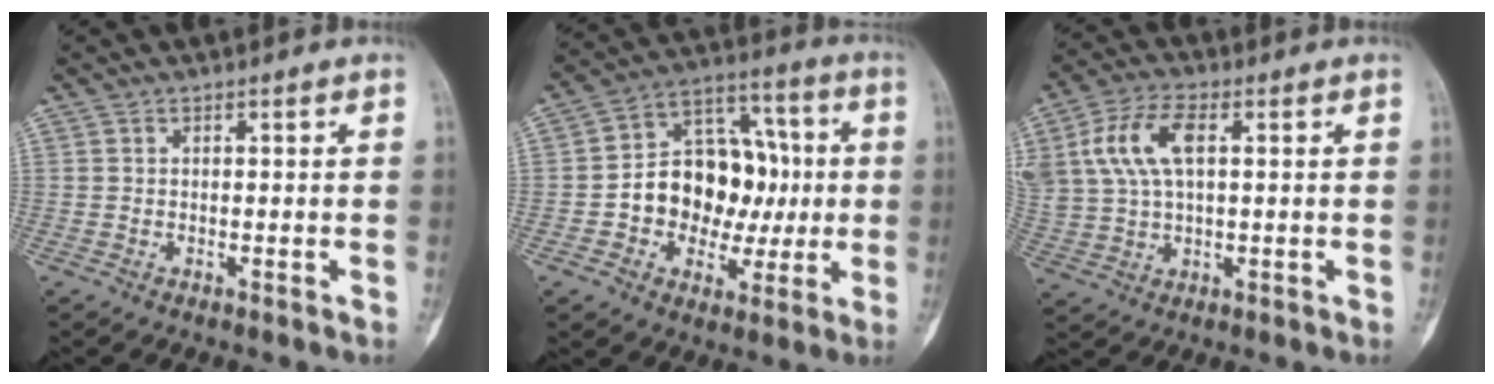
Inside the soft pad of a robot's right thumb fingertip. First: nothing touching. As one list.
[{"total": 17.4, "force": [-0.9, 13.0, 11.4], "torque": [-0.124, 0.043, -0.010]}, {"total": 11.7, "force": [3.2, 6.3, 9.3], "torque": [-0.197, 0.012, 0.065]}]